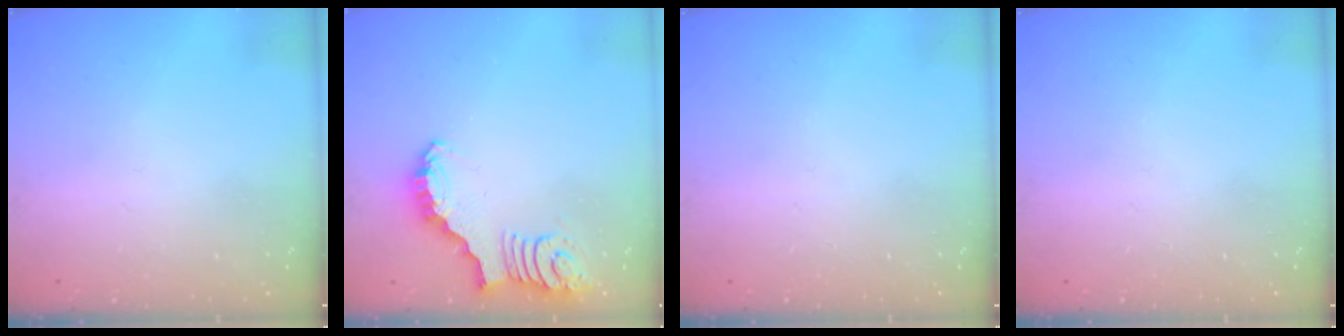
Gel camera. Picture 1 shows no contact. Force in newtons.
{"total": 2.5, "press": 2.5, "slide": 0.5}
{"total": 0.0}
{"total": 0.0}